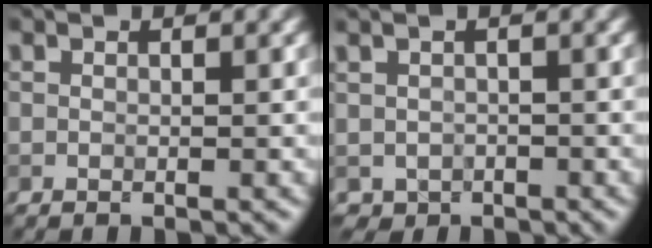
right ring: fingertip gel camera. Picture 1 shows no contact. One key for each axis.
{"total": 1.4, "fx": -0.4, "fy": 1.3, "fz": 0.4, "tx": 0.001, "ty": -0.009, "tz": -0.007}